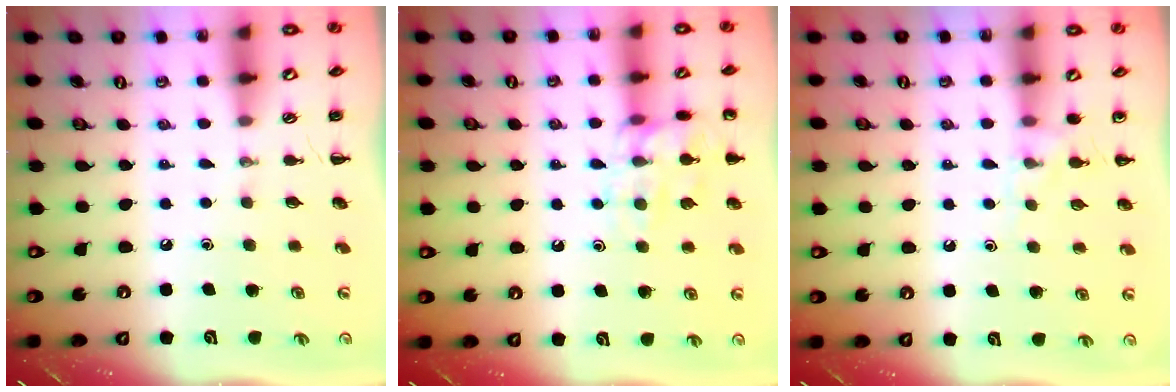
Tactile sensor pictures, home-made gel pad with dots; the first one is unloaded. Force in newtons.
{"total": 13.3, "press": 13.3, "slide": 0.9}
{"total": 6.8, "press": 6.3, "slide": 2.4}